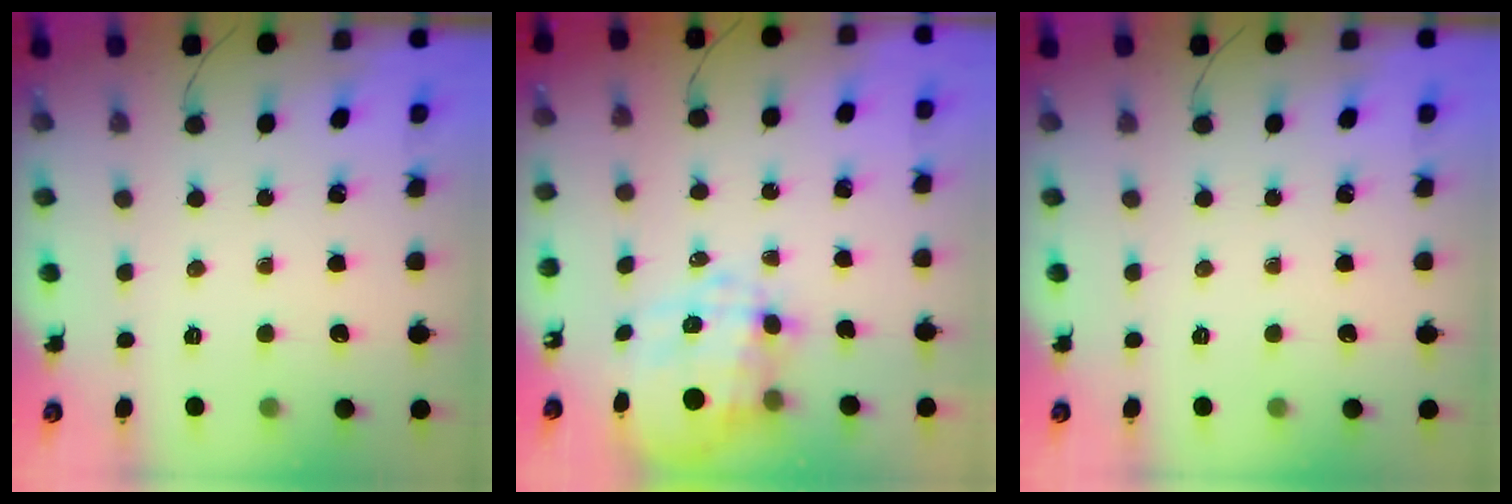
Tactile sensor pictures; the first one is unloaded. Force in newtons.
{"total": 11.9, "press": 11.7, "slide": 2.3}
{"total": 0.0}